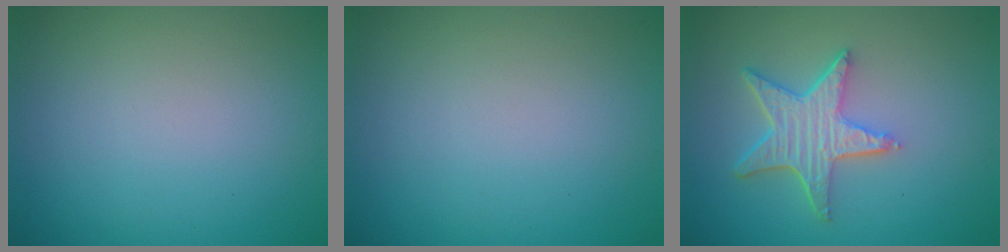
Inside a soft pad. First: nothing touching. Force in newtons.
{"total": 0.0}
{"total": 5.1, "press": 4.1, "slide": 3.1}